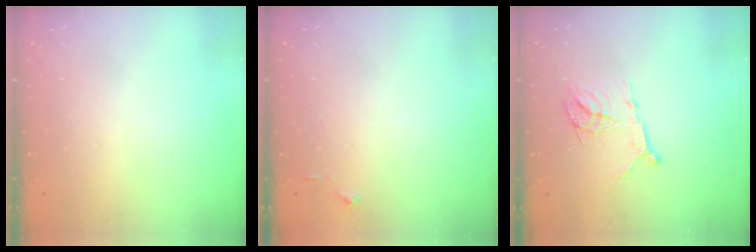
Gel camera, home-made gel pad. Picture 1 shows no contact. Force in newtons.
{"total": 3.0, "press": 2.9, "slide": 0.4}
{"total": 13.9, "press": 13.9, "slide": 1.2}